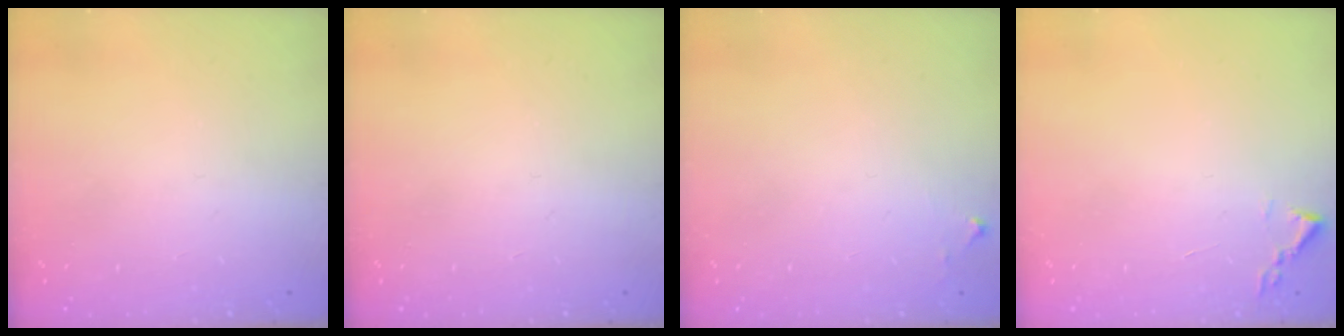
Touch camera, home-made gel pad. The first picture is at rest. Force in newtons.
{"total": 0.0}
{"total": 5.0, "press": 5.0, "slide": 0.7}
{"total": 1.9, "press": 1.8, "slide": 0.3}